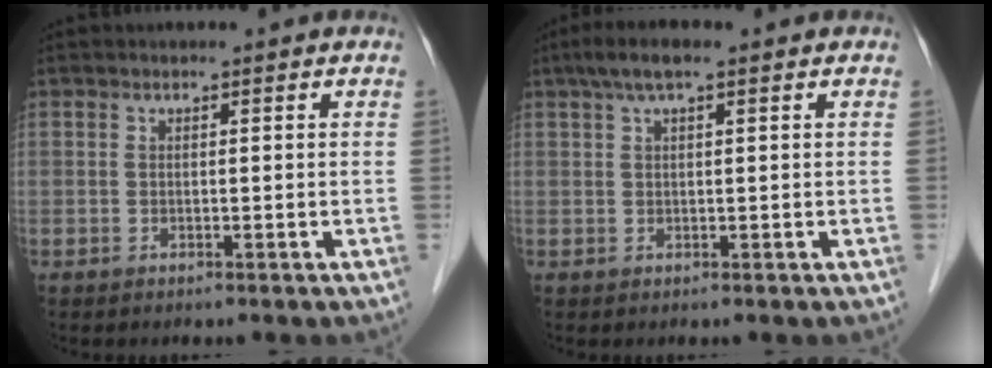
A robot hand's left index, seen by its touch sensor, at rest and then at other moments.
{"total": 3.7, "force": [2.2, 0.6, 2.9], "torque": [-0.060, 0.022, 0.038]}